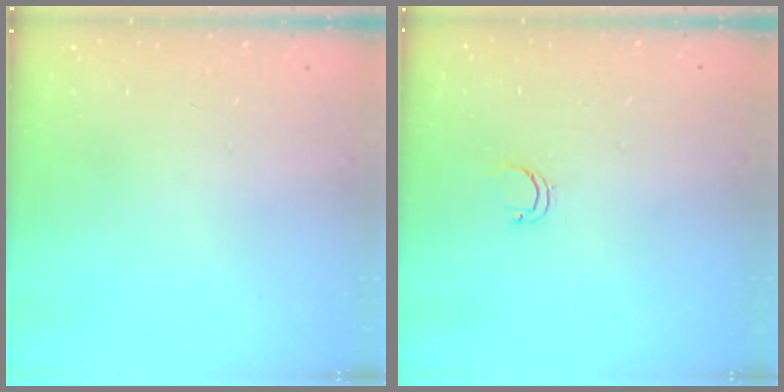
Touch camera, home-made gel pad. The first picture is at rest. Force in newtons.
{"total": 3.5, "press": 3.4, "slide": 0.8}